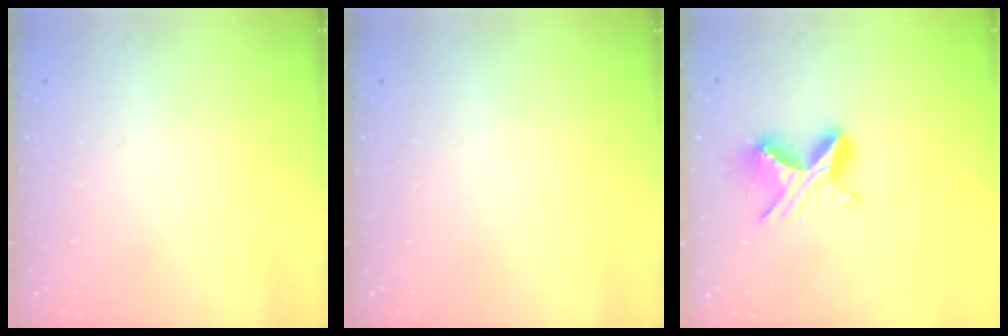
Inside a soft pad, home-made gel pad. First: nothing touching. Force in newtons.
{"total": 0.0}
{"total": 8.7, "press": 8.7, "slide": 0.6}